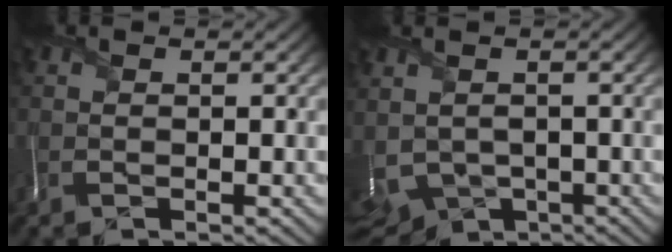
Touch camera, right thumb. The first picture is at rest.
{"total": 5.3, "force": [-2.4, 3.7, 2.9], "torque": [-0.071, -0.029, -0.034]}